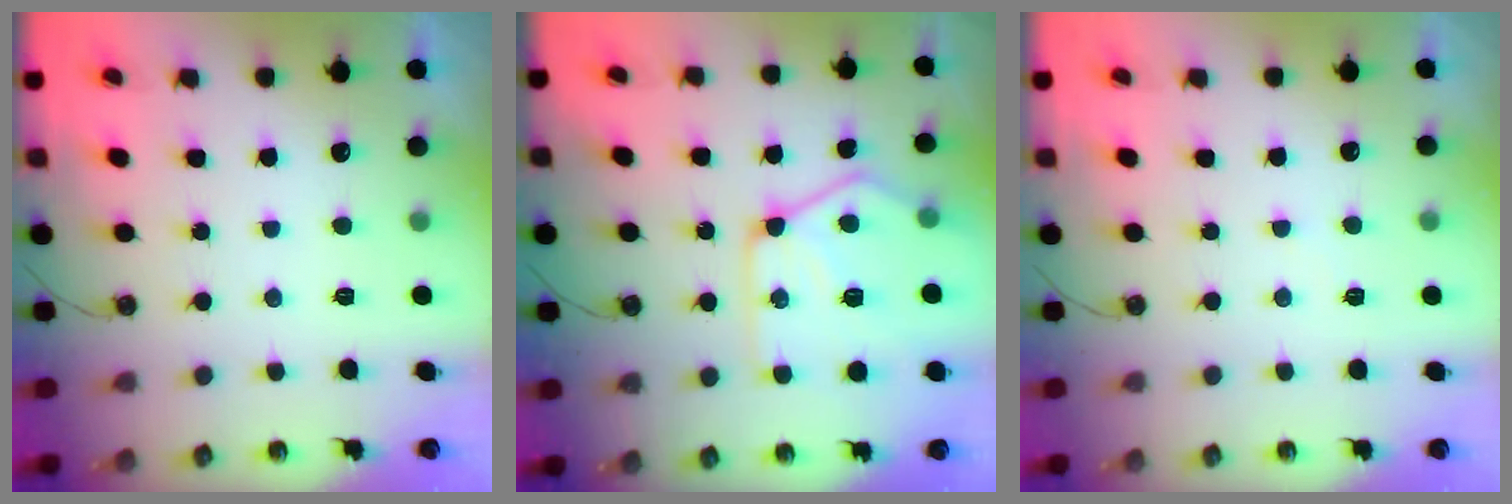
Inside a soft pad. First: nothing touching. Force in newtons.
{"total": 15.4, "press": 15.4, "slide": 1.1}
{"total": 2.9, "press": 2.9, "slide": 0.4}